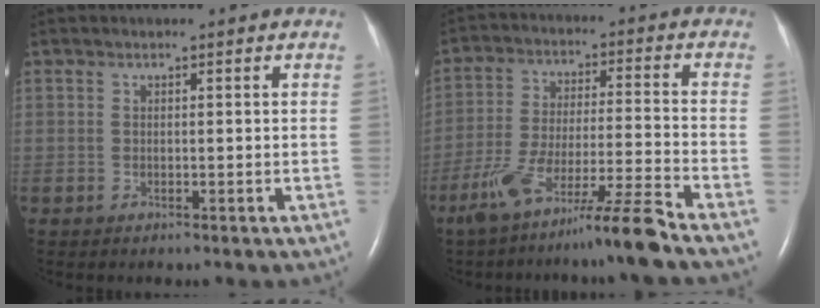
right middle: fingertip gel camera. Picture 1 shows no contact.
{"total": 11.8, "force": [-8.8, -1.7, 7.7], "torque": [-0.141, -0.022, -0.156]}